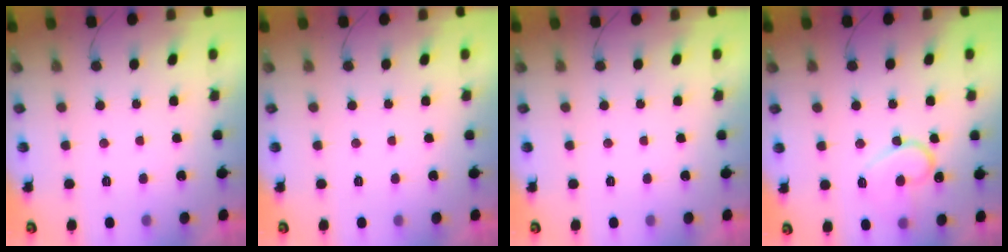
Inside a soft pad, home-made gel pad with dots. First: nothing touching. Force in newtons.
{"total": 0.0}
{"total": 0.0}
{"total": 13.1, "press": 13.1, "slide": 1.1}